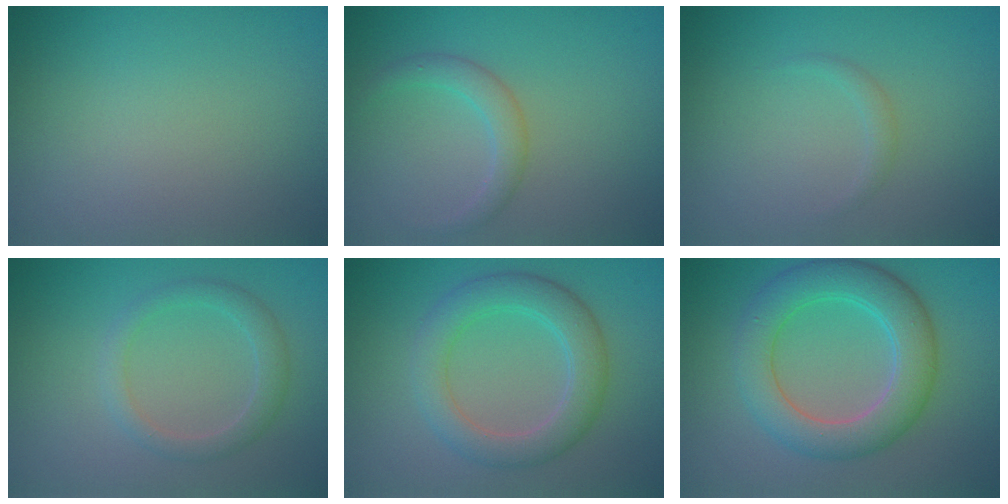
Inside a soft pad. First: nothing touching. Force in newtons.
{"total": 2.0, "press": 2.0, "slide": 0.2}
{"total": 0.8, "press": 0.8, "slide": 0.0}
{"total": 2.2, "press": 2.2, "slide": 0.0}
{"total": 4.5, "press": 4.5, "slide": 0.0}
{"total": 6.1, "press": 6.1, "slide": 0.3}